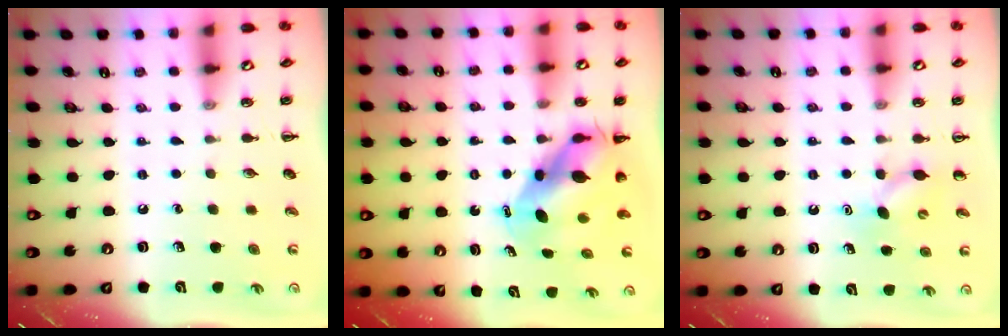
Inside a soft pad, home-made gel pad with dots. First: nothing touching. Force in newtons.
{"total": 7.3, "press": 7.0, "slide": 1.9}
{"total": 5.9, "press": 5.8, "slide": 1.5}